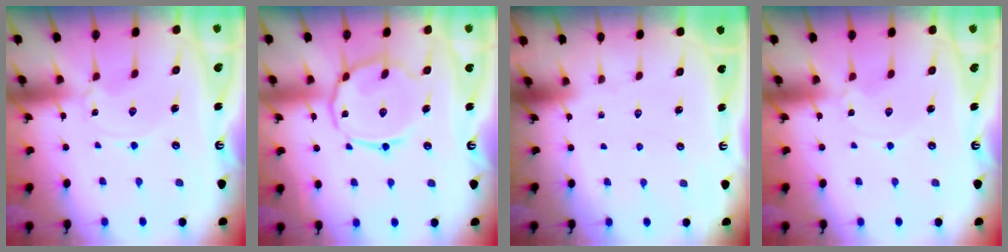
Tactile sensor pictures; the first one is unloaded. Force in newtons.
{"total": 11.9, "press": 11.9, "slide": 0.7}
{"total": 0.0}
{"total": 0.0}